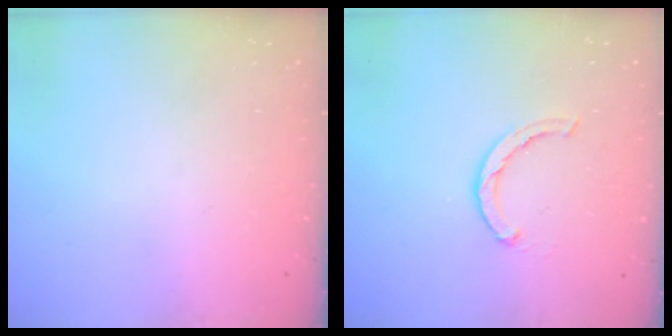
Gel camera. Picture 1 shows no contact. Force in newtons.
{"total": 3.1, "press": 3.0, "slide": 0.5}